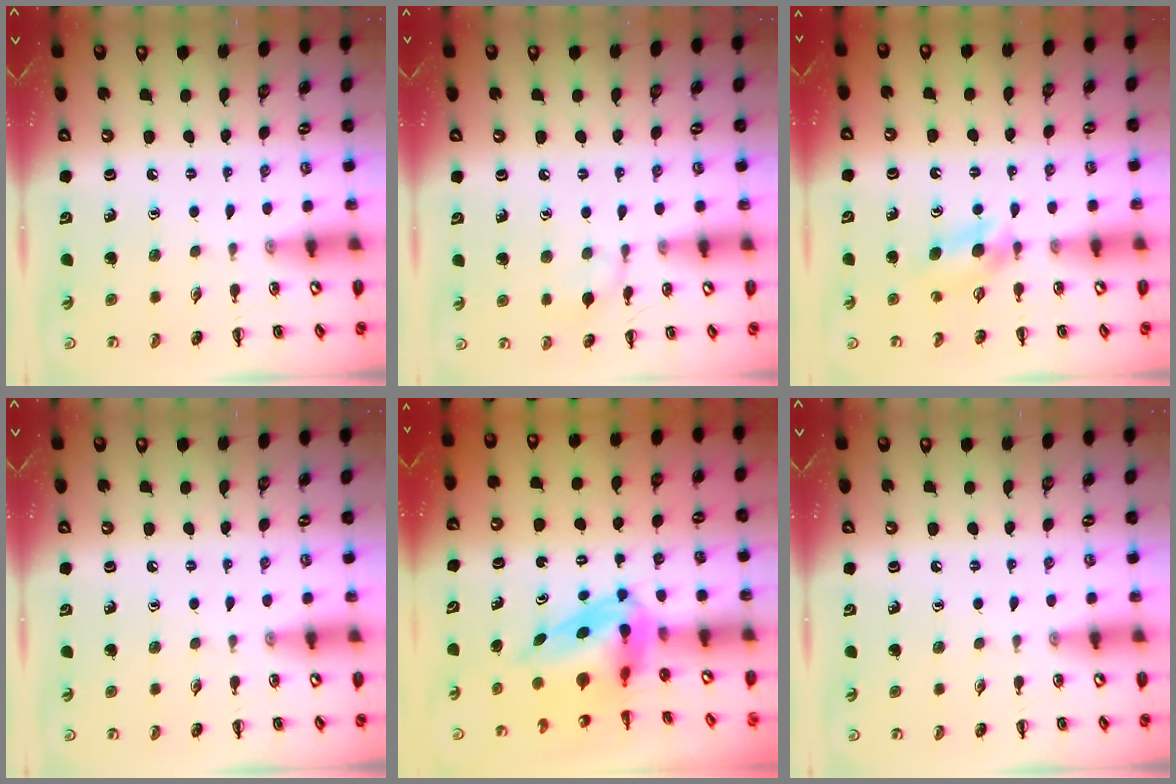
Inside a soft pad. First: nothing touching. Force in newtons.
{"total": 6.1, "press": 5.8, "slide": 2.0}
{"total": 3.7, "press": 3.4, "slide": 1.5}
{"total": 0.0}
{"total": 5.8, "press": 5.6, "slide": 1.7}
{"total": 0.0}